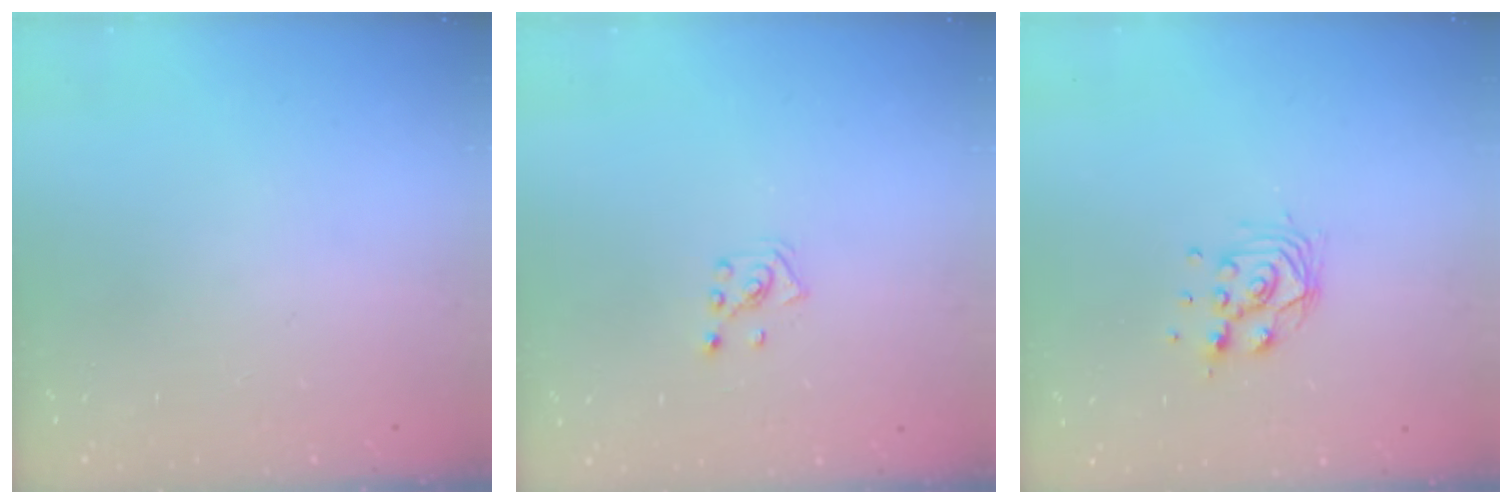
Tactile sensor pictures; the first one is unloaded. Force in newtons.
{"total": 2.6, "press": 2.6, "slide": 0.5}
{"total": 9.4, "press": 9.2, "slide": 1.9}